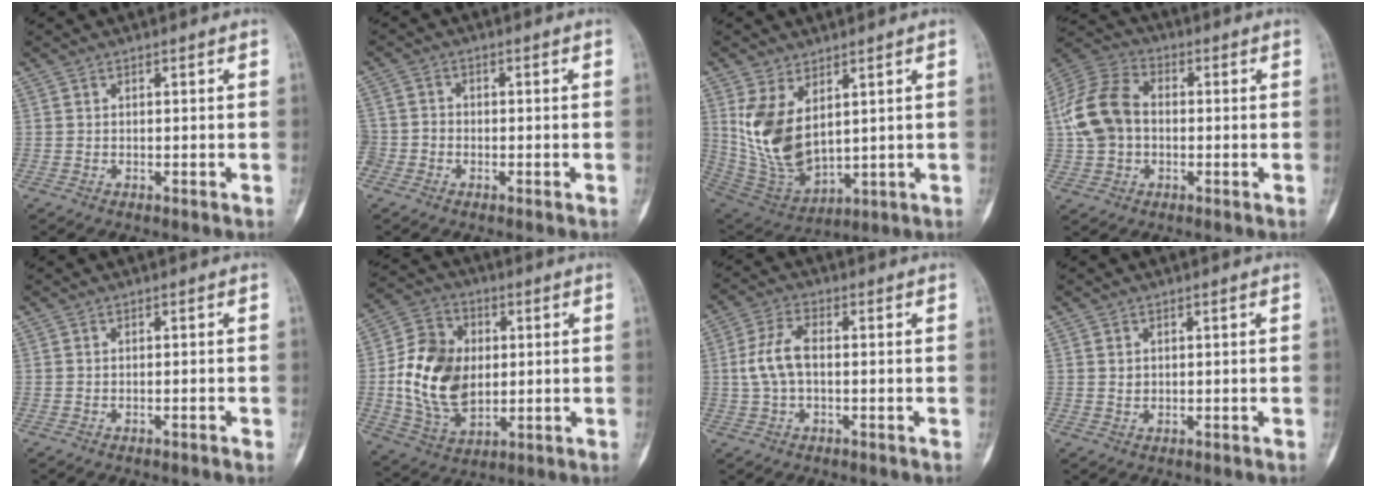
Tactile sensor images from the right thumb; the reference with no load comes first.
{"total": 5.1, "force": [-2.0, 4.5, 1.3], "torque": [-0.023, 0.018, -0.043]}
{"total": 13.7, "force": [3.6, 8.1, 10.5], "torque": [-0.186, -0.022, 0.096]}
{"total": 13.7, "force": [0.0, 10.1, 9.2], "torque": [-0.177, 0.031, -0.008]}
{"total": 0.8, "force": [-0.5, 0.3, 0.5], "torque": [-0.007, 0.004, -0.008]}
{"total": 16.6, "force": [0.1, 11.9, 11.5], "torque": [-0.181, 0.002, 0.009]}
{"total": 6.9, "force": [-0.1, 3.9, 5.7], "torque": [-0.123, 0.019, -0.008]}
{"total": 1.5, "force": [0.2, 1.3, 0.6], "torque": [-0.002, 0.001, 0.006]}